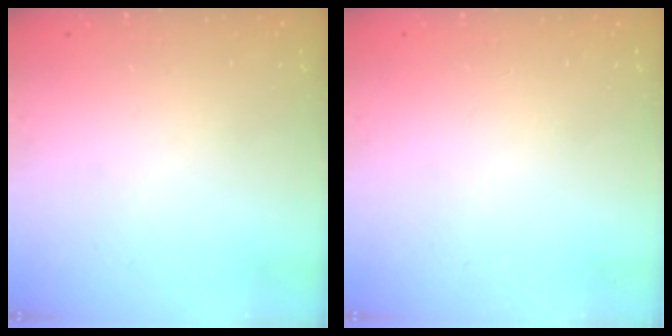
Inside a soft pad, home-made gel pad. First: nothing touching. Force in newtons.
{"total": 0.0}